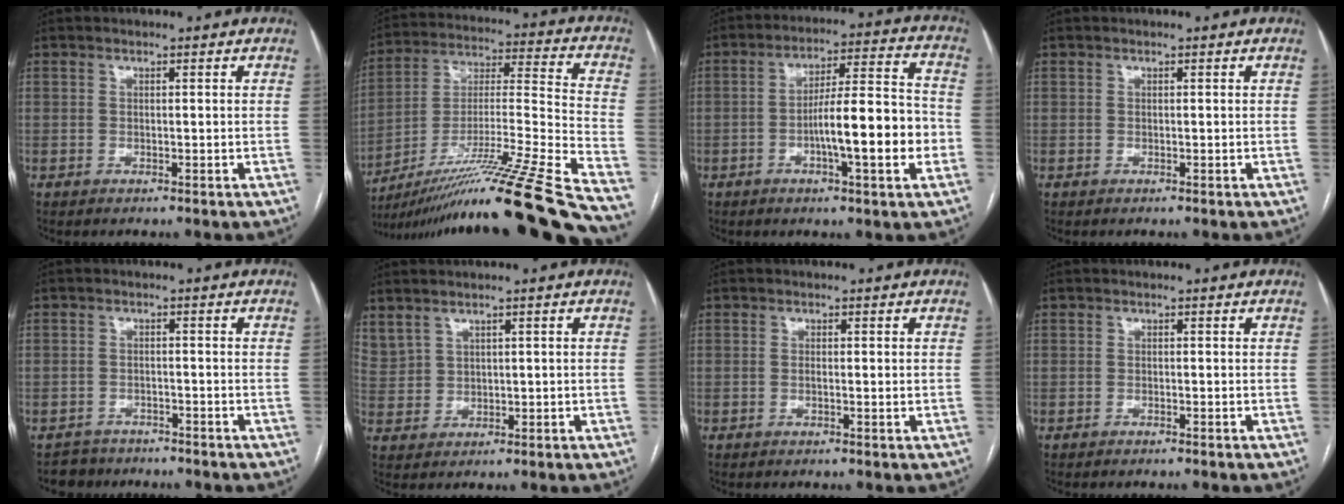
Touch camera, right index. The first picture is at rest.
{"total": 28.8, "force": [-23.0, -2.4, 17.3], "torque": [-0.222, -0.031, -0.377]}
{"total": 13.4, "force": [-3.3, 1.5, 12.9], "torque": [-0.204, 0.015, -0.052]}
{"total": 0.0}
{"total": 3.4, "force": [-2.8, 1.7, -0.8], "torque": [0.012, 0.003, -0.048]}
{"total": 4.5, "force": [3.4, 2.6, 1.7], "torque": [-0.045, 0.010, 0.085]}
{"total": 1.7, "force": [0.0, 0.4, 1.7], "torque": [-0.028, -0.002, 0.001]}
{"total": 0.0}